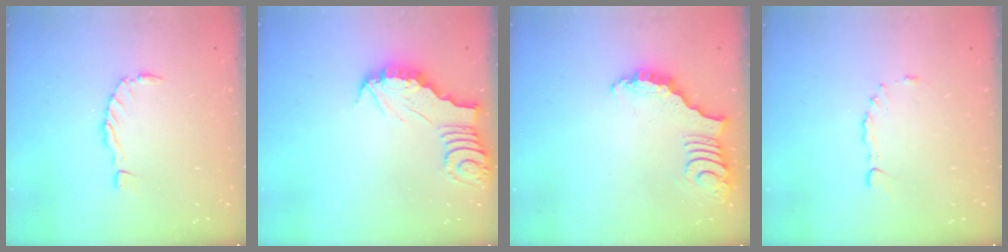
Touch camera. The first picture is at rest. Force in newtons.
{"total": 3.0, "press": 3.0, "slide": 0.3}
{"total": 3.4, "press": 3.3, "slide": 0.7}
{"total": 4.8, "press": 4.7, "slide": 0.7}